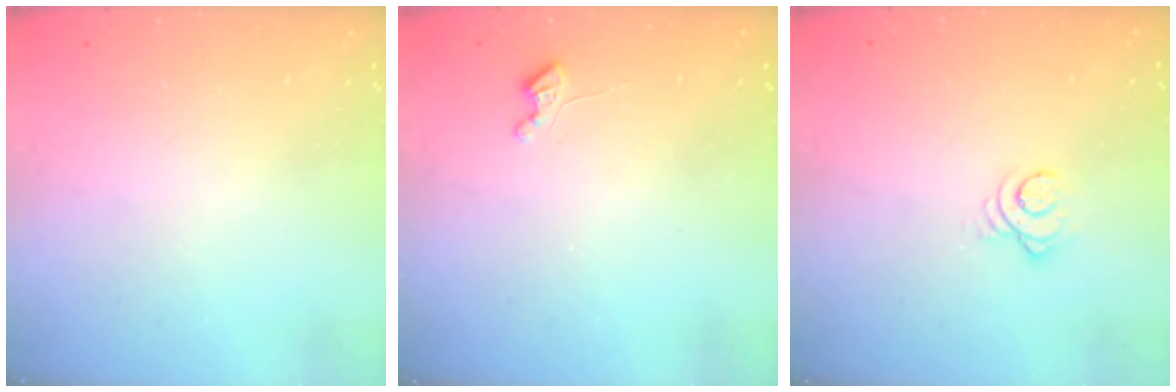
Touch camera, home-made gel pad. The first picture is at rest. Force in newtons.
{"total": 3.7, "press": 3.6, "slide": 0.5}
{"total": 3.0, "press": 2.9, "slide": 0.4}